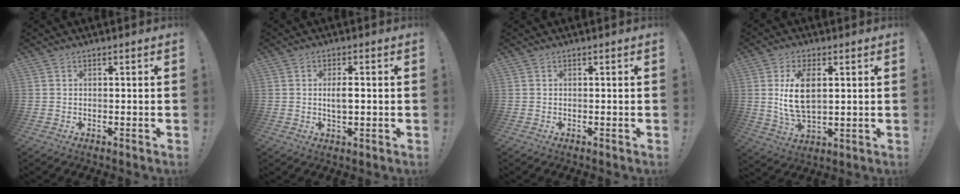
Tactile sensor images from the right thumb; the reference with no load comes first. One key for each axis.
{"total": 3.7, "fx": 0.0, "fy": 1.2, "fz": 3.5, "tx": -0.054, "ty": -0.001, "tz": -0.004}
{"total": 0.0}
{"total": 11.4, "fx": 2.2, "fy": 6.2, "fz": 9.3, "tx": -0.174, "ty": -0.006, "tz": 0.038}